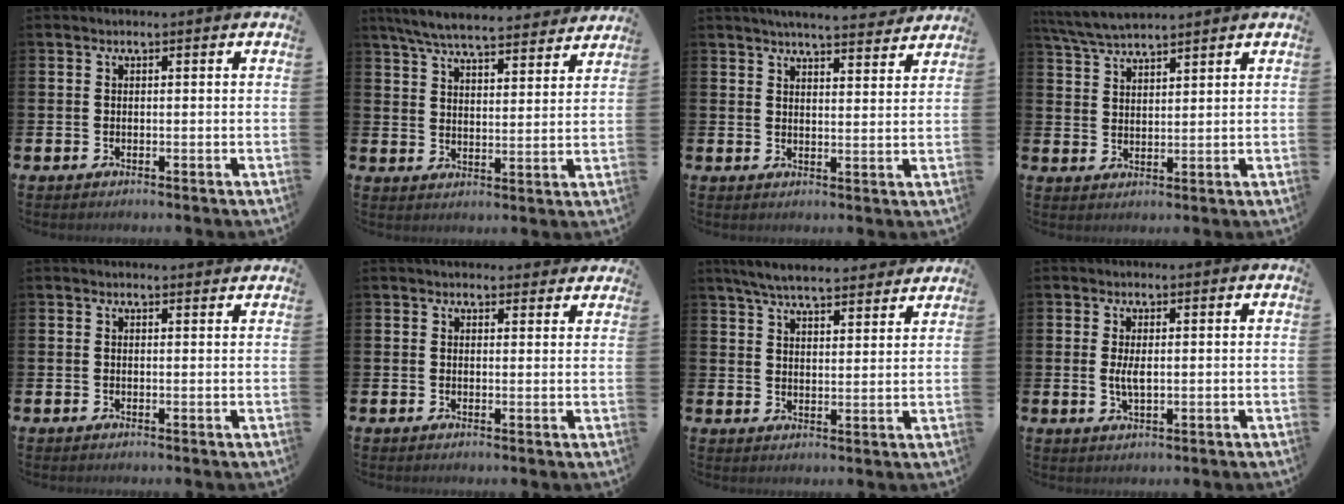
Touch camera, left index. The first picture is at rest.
{"total": 6.6, "force": [6.3, 1.1, 1.6], "torque": [-0.052, -0.030, 0.114]}
{"total": 5.5, "force": [5.3, 0.1, 1.2], "torque": [-0.023, -0.031, 0.094]}
{"total": 5.0, "force": [4.9, 0.5, 1.3], "torque": [-0.047, -0.015, 0.091]}
{"total": 0.8, "force": [0.8, 0.1, 0.1], "torque": [0.010, -0.003, 0.012]}
{"total": 2.3, "force": [2.1, 0.8, 0.0], "torque": [0.003, -0.007, 0.038]}
{"total": 6.3, "force": [6.0, 0.9, 1.6], "torque": [-0.048, -0.029, 0.107]}
{"total": 2.6, "force": [0.3, 1.0, 2.4], "torque": [-0.042, 0.000, 0.002]}